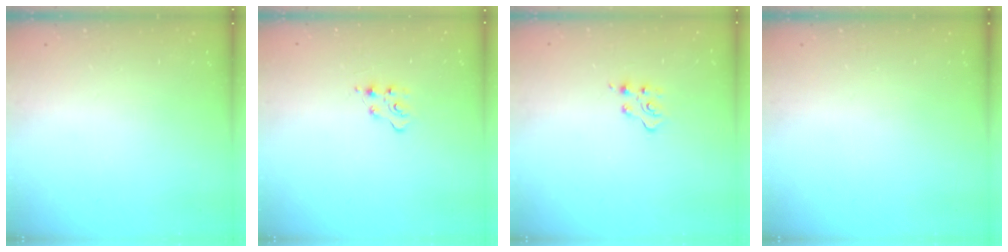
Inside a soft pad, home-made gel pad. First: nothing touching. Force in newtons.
{"total": 5.8, "press": 5.8, "slide": 0.6}
{"total": 3.6, "press": 3.6, "slide": 0.4}
{"total": 0.0}